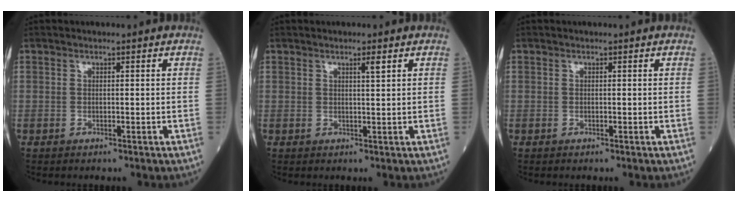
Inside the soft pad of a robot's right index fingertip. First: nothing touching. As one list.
[{"total": 1.4, "force": [0.8, -0.1, 1.2], "torque": [-0.021, -0.002, 0.014]}, {"total": 0.0}]